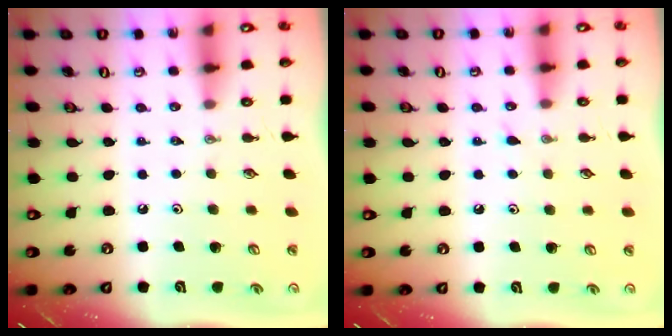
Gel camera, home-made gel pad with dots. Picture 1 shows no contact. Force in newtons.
{"total": 3.4, "press": 3.4, "slide": 0.4}